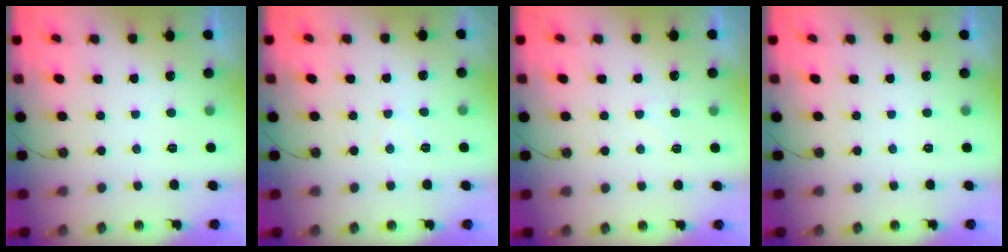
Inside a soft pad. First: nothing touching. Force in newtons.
{"total": 4.0, "press": 3.9, "slide": 0.4}
{"total": 5.2, "press": 5.1, "slide": 0.7}
{"total": 0.0}